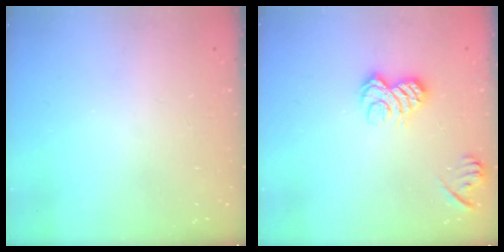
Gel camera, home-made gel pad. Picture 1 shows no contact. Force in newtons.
{"total": 8.7, "press": 8.7, "slide": 0.3}